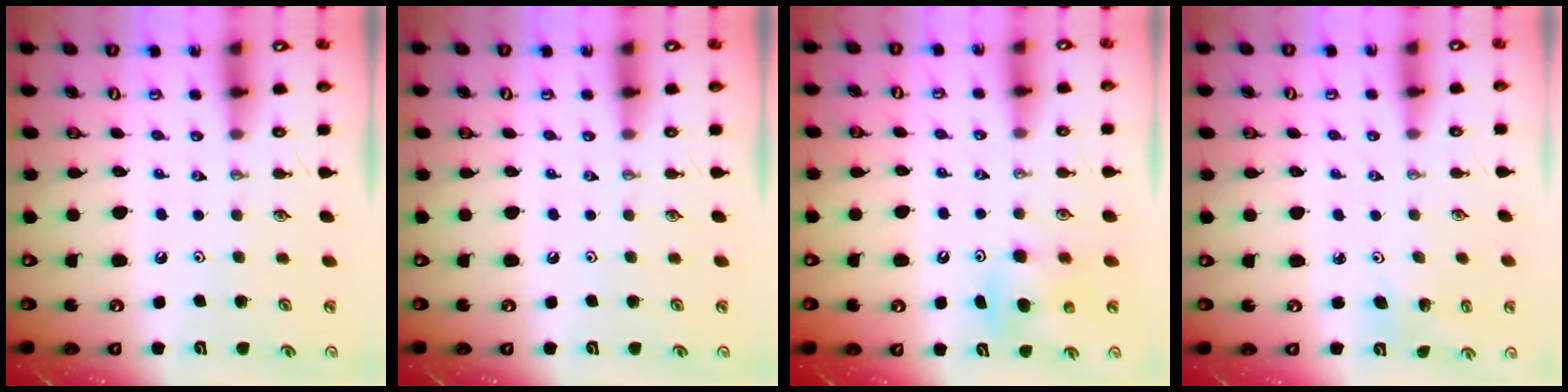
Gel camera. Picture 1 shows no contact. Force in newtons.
{"total": 0.0}
{"total": 7.1, "press": 7.1, "slide": 0.8}
{"total": 3.0, "press": 2.2, "slide": 2.0}